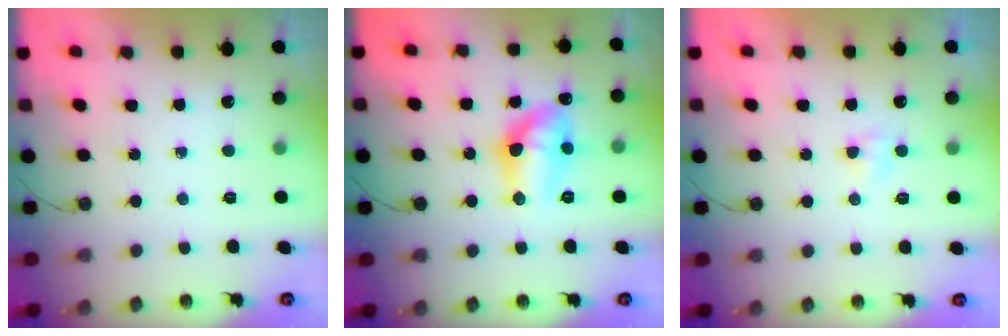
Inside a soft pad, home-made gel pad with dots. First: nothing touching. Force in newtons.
{"total": 12.9, "press": 12.9, "slide": 1.2}
{"total": 3.6, "press": 3.6, "slide": 0.5}